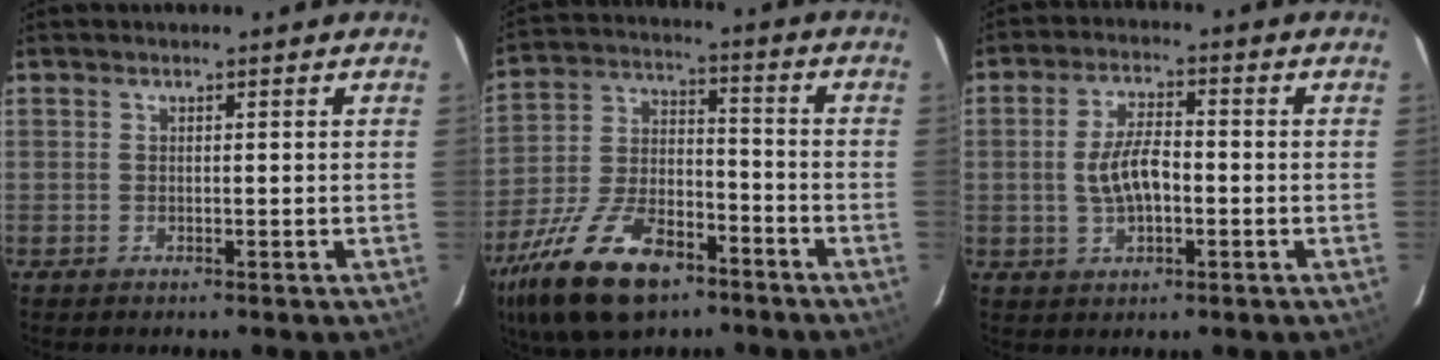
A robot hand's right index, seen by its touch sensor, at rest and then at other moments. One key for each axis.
{"total": 20.2, "fx": -12.7, "fy": 9.6, "fz": 12.4, "tx": -0.266, "ty": -0.014, "tz": -0.223}
{"total": 7.0, "fx": -1.0, "fy": 3.1, "fz": 6.1, "tx": -0.118, "ty": 0.006, "tz": -0.014}